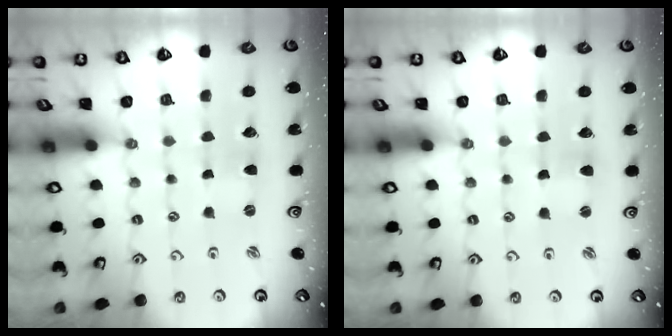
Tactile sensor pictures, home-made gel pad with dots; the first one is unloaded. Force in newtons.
{"total": 1.7, "press": 1.7, "slide": 0.4}